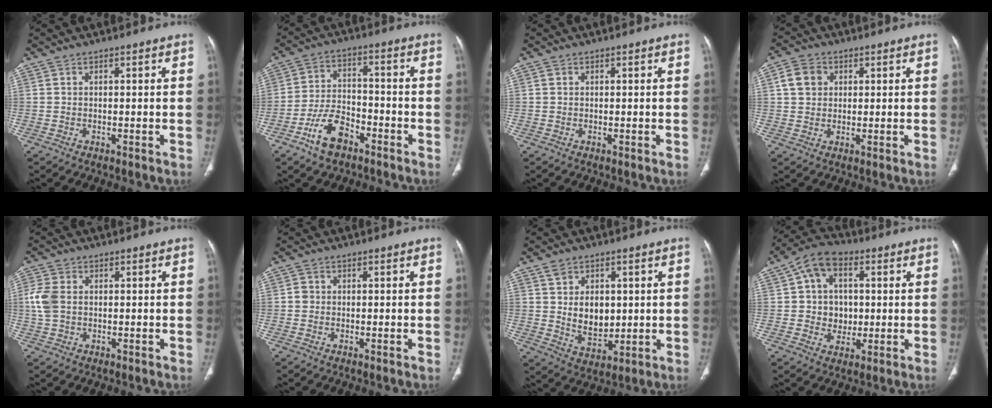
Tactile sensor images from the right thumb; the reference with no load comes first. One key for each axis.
{"total": 9.4, "fx": -5.6, "fy": 5.2, "fz": 5.5, "tx": -0.096, "ty": 0.035, "tz": -0.104}
{"total": 0.5, "fx": 0.2, "fy": 0.4, "fz": 0.2, "tx": 0.001, "ty": 0.002, "tz": 0.004}
{"total": 5.4, "fx": 1.5, "fy": 4.5, "fz": 2.6, "tx": -0.029, "ty": 0.002, "tz": 0.026}
{"total": 5.2, "fx": 0.3, "fy": 3.8, "fz": 3.5, "tx": -0.092, "ty": 0.007, "tz": 0.005}
{"total": 1.2, "fx": -0.1, "fy": 1.1, "fz": 0.3, "tx": -0.001, "ty": 0.003, "tz": 0.000}
{"total": 8.7, "fx": 1.1, "fy": 6.1, "fz": 6.0, "tx": -0.065, "ty": -0.015, "tz": 0.033}
{"total": 10.7, "fx": 1.7, "fy": 8.8, "fz": 6.0, "tx": -0.066, "ty": 0.007, "tz": 0.020}